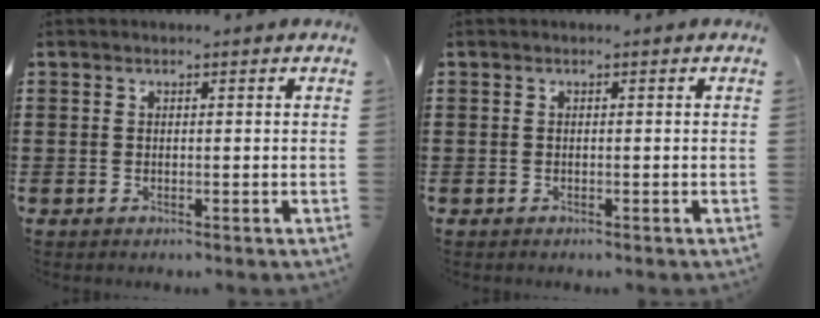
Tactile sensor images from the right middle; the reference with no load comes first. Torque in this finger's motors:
{"motor_torque": [0.52, -0.33, 0.01, 0.00]}